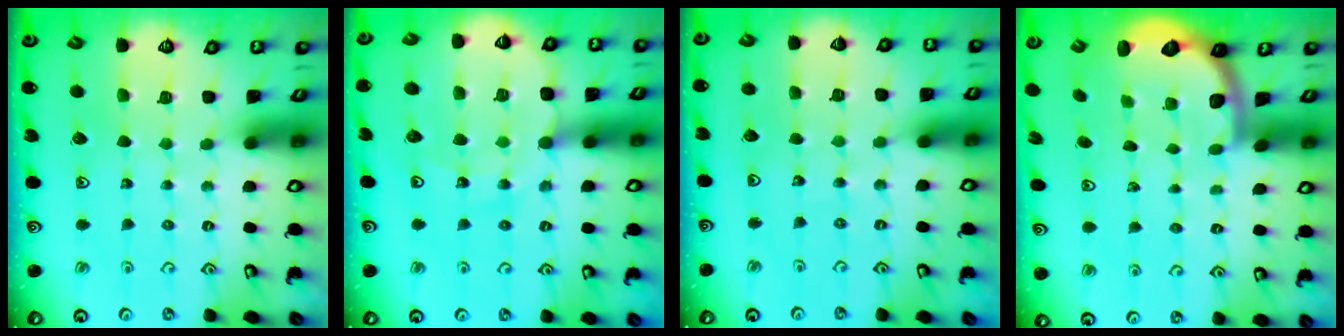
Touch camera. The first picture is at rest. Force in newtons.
{"total": 11.7, "press": 11.2, "slide": 3.1}
{"total": 2.7, "press": 2.7, "slide": 0.3}
{"total": 2.6, "press": 1.9, "slide": 1.7}